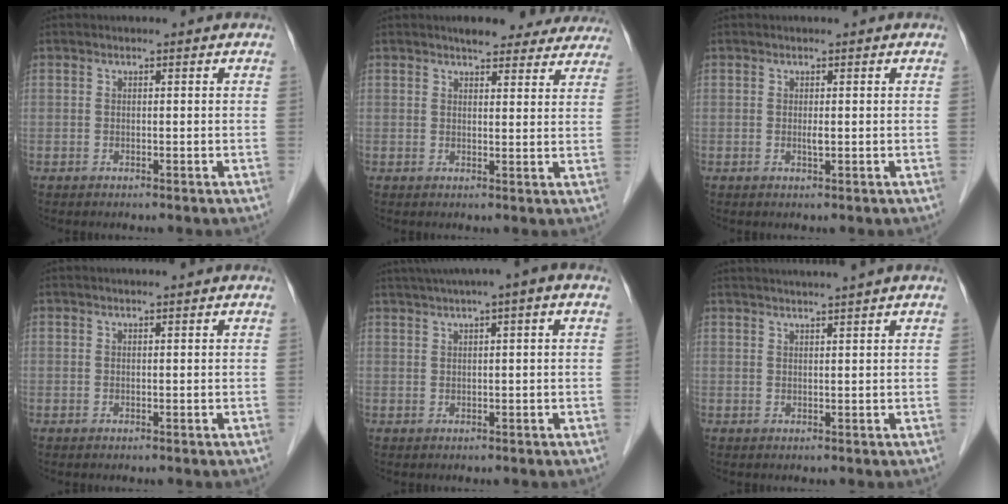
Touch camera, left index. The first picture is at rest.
{"total": 10.7, "force": [9.7, 3.2, 3.3], "torque": [-0.014, 0.008, 0.103]}
{"total": 0.7, "force": [0.0, 0.1, 0.7], "torque": [-0.017, -0.003, 0.002]}
{"total": 1.0, "force": [0.9, -0.1, 0.4], "torque": [-0.005, 0.009, 0.019]}
{"total": 6.4, "force": [3.8, -0.3, 5.1], "torque": [-0.082, 0.034, 0.061]}
{"total": 5.9, "force": [5.2, -1.5, 2.4], "torque": [-0.028, 0.018, 0.071]}